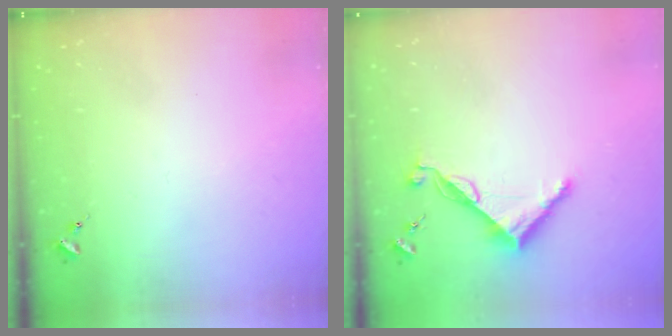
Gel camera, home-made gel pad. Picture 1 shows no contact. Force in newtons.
{"total": 9.0, "press": 9.0, "slide": 0.6}